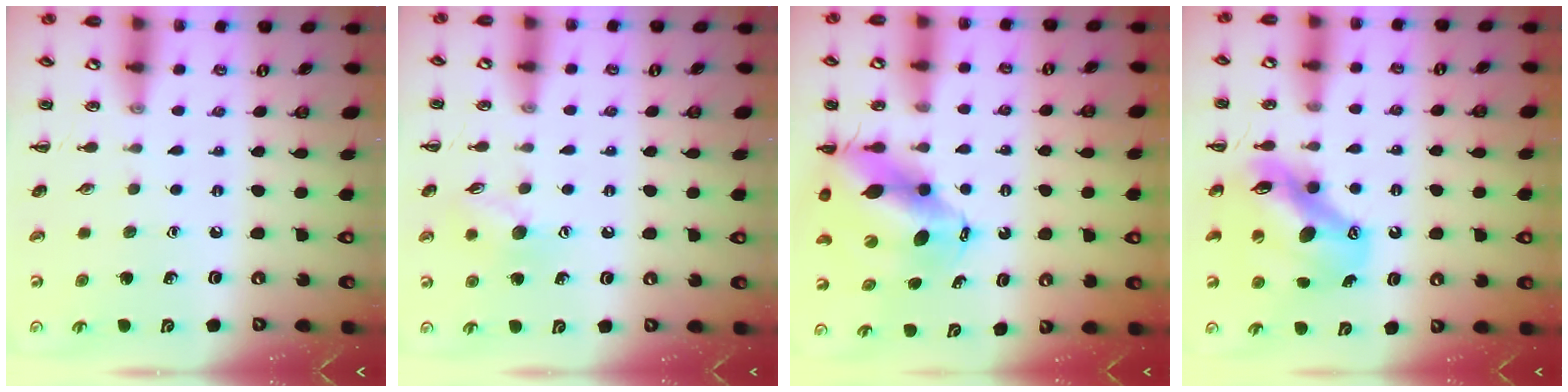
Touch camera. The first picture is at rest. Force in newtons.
{"total": 7.8, "press": 7.7, "slide": 0.8}
{"total": 10.3, "press": 10.0, "slide": 2.6}
{"total": 12.2, "press": 11.6, "slide": 3.5}